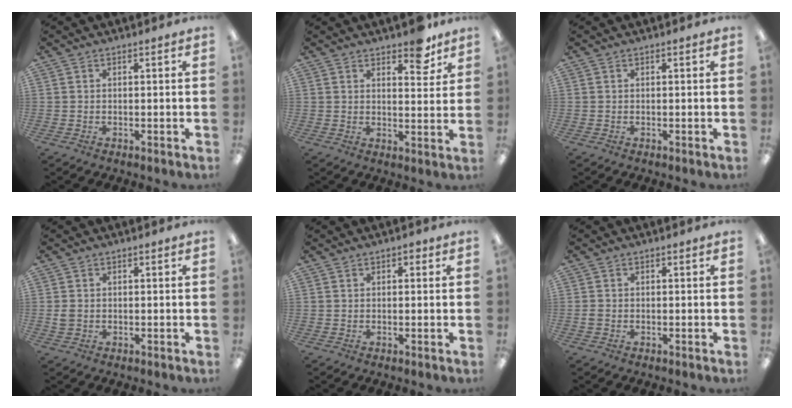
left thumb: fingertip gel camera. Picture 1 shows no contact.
{"total": 6.8, "force": [5.3, 2.8, 3.3], "torque": [-0.022, -0.035, 0.086]}
{"total": 0.0}
{"total": 1.8, "force": [-0.1, 1.6, 0.8], "torque": [-0.015, 0.005, -0.002]}
{"total": 1.4, "force": [0.8, 0.9, 0.8], "torque": [-0.009, 0.001, 0.011]}
{"total": 0.9, "force": [-0.3, 0.8, 0.4], "torque": [-0.007, 0.004, -0.007]}